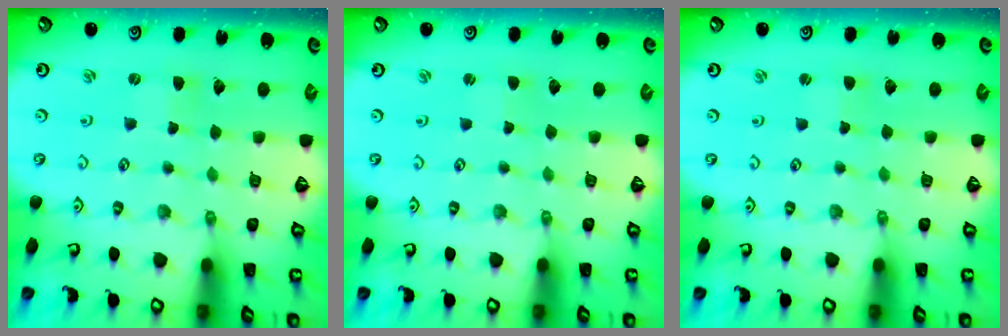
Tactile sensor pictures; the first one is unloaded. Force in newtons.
{"total": 0.0}
{"total": 0.9, "press": 0.9, "slide": 0.1}